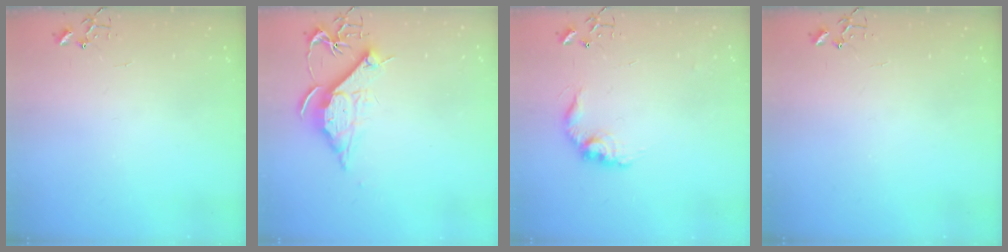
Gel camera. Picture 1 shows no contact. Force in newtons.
{"total": 11.5, "press": 11.5, "slide": 0.1}
{"total": 10.6, "press": 10.6, "slide": 0.5}
{"total": 0.0}